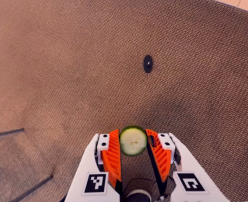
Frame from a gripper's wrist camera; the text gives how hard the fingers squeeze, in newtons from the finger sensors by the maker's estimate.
{"total": 7.3, "left": 7.3, "right": 7.4}